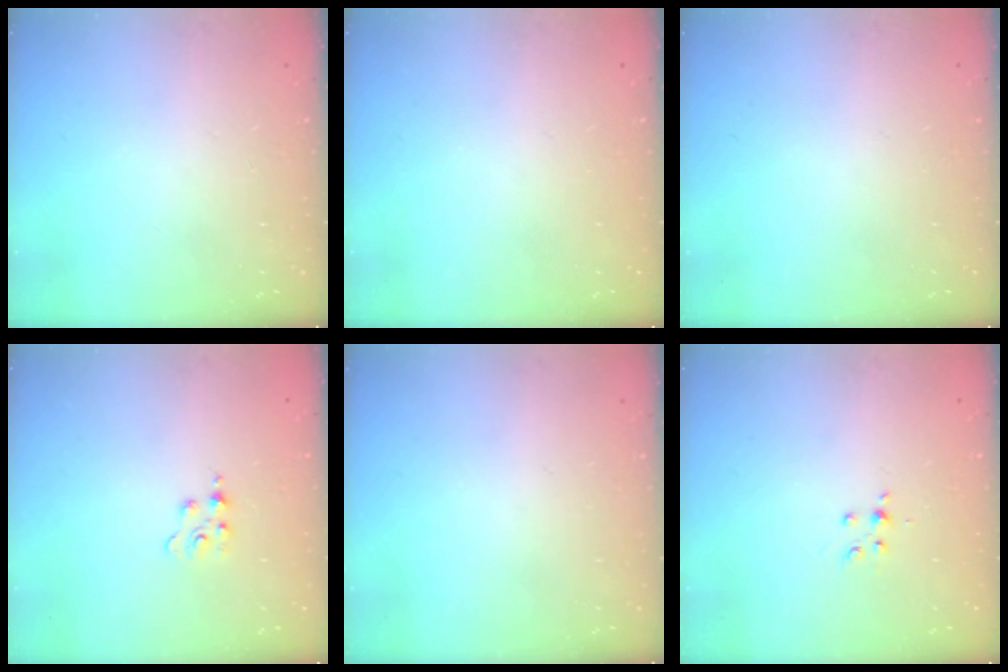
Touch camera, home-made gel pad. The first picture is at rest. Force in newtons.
{"total": 0.0}
{"total": 0.0}
{"total": 1.8, "press": 1.8, "slide": 0.4}
{"total": 0.0}
{"total": 3.8, "press": 3.6, "slide": 1.3}